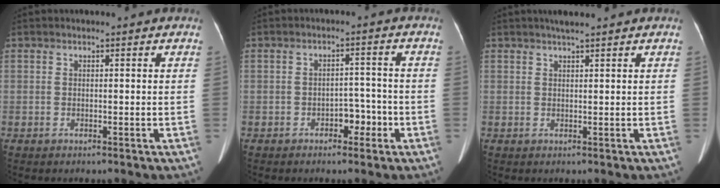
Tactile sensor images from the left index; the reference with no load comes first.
{"total": 3.4, "force": [-1.9, 1.9, 2.1], "torque": [-0.022, 0.012, -0.027]}
{"total": 2.6, "force": [2.1, 0.1, 1.5], "torque": [-0.023, 0.011, 0.034]}